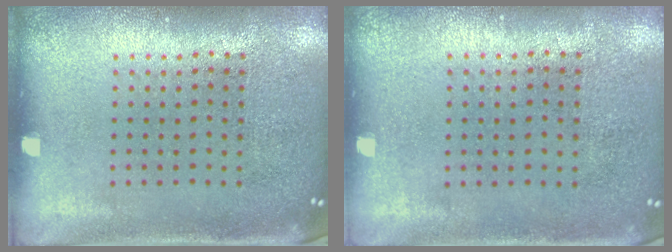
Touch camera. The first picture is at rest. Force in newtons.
{"total": 0.0}